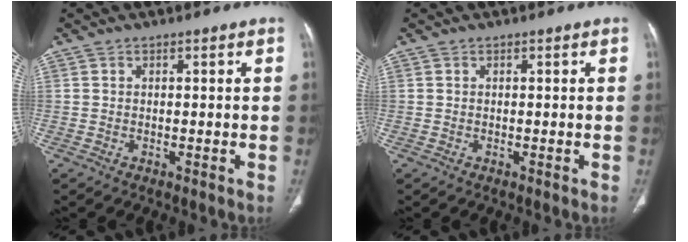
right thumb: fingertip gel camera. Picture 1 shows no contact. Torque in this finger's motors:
{"motor_torque": [0.00, 0.00, -0.01, 0.00, 0.03]}